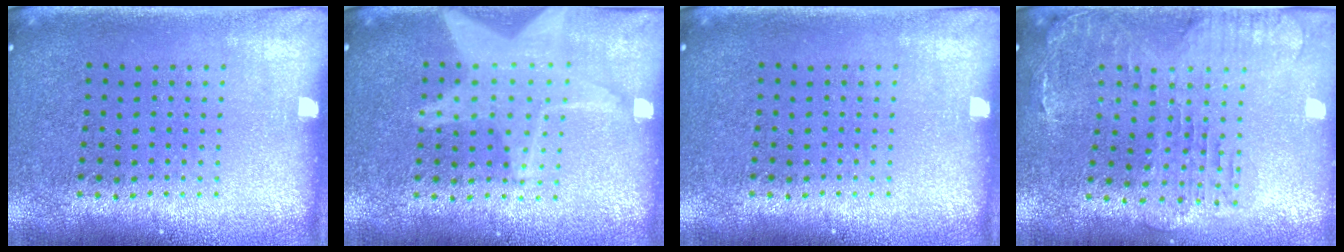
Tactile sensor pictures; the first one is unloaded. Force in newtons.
{"total": 3.2, "press": 3.2, "slide": 0.4}
{"total": 0.0}
{"total": 0.9, "press": 0.8, "slide": 0.3}